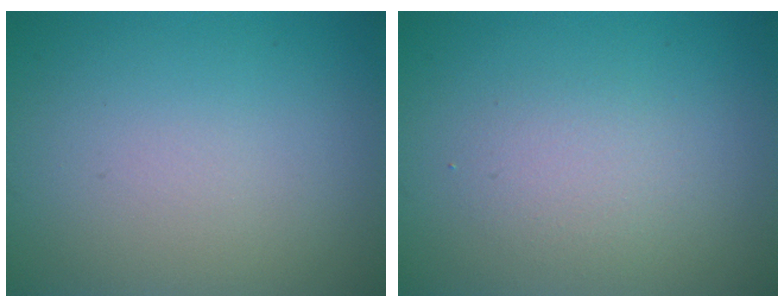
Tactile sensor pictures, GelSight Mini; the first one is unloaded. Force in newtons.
{"total": 1.9, "press": 1.8, "slide": 0.2}